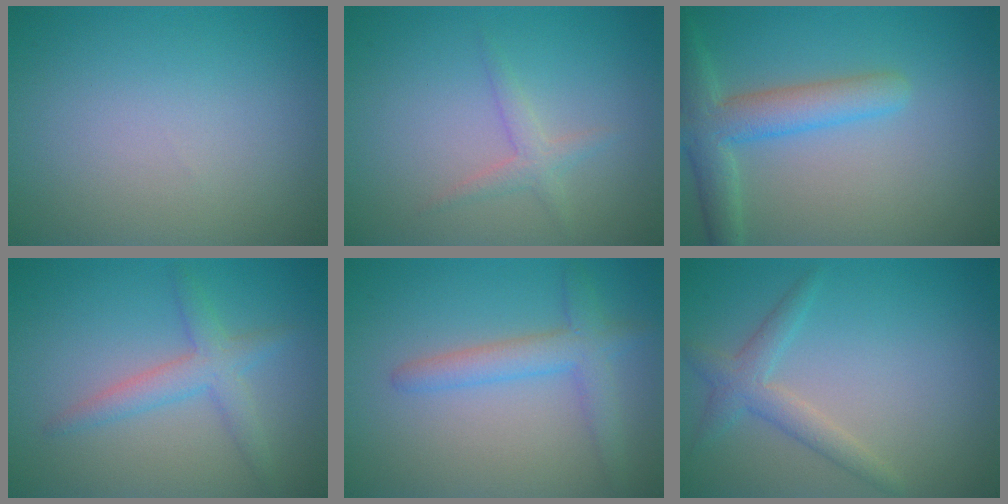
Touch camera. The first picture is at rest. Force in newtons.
{"total": 1.6, "press": 1.6, "slide": 0.0}
{"total": 4.7, "press": 4.7, "slide": 0.3}
{"total": 2.9, "press": 2.9, "slide": 0.1}
{"total": 3.2, "press": 3.2, "slide": 0.1}
{"total": 2.4, "press": 2.4, "slide": 0.2}